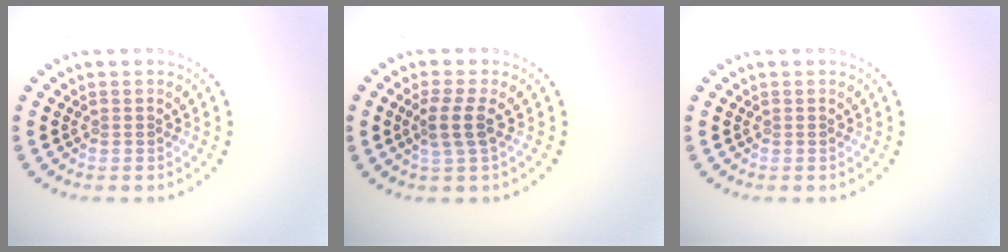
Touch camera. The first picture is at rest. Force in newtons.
{"total": 2.3, "press": 1.8, "slide": 1.3}
{"total": 0.0}